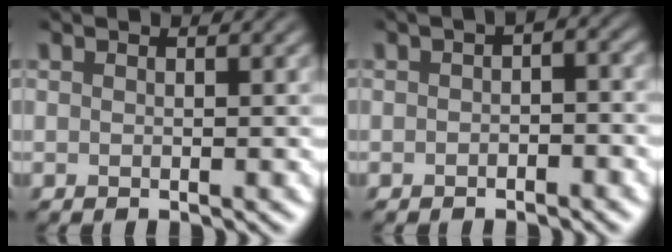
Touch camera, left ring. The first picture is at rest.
{"total": 2.2, "force": [-0.3, 1.3, 1.8], "torque": [-0.024, 0.006, -0.010]}